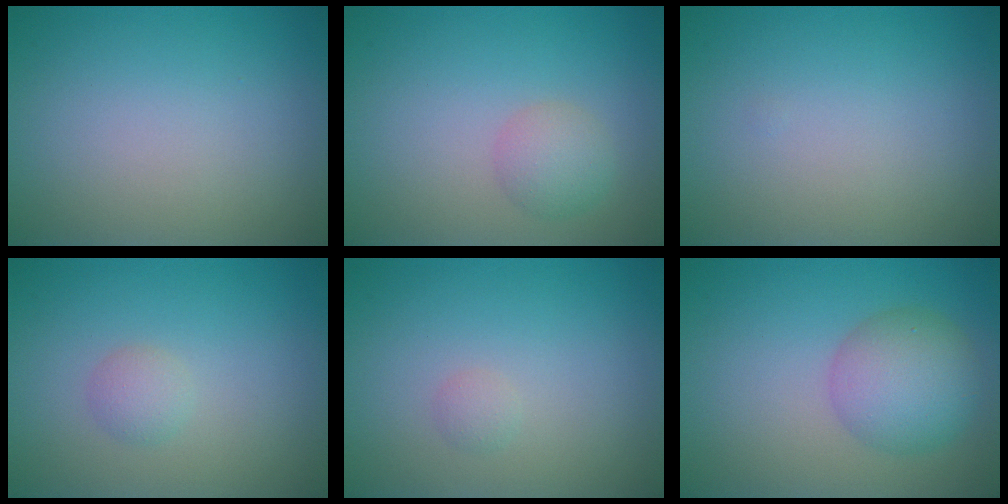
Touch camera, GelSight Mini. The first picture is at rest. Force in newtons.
{"total": 2.1, "press": 2.1, "slide": 0.1}
{"total": 0.0}
{"total": 1.3, "press": 1.3, "slide": 0.1}
{"total": 0.7, "press": 0.7, "slide": 0.0}
{"total": 4.9, "press": 4.9, "slide": 0.2}